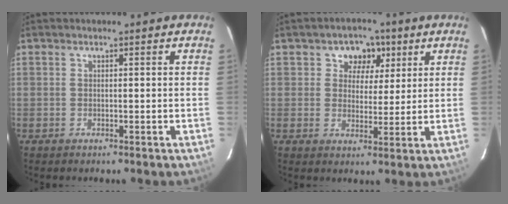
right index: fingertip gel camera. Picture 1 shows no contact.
{"total": 6.0, "force": [2.5, 5.1, 2.0], "torque": [-0.025, 0.005, 0.036]}